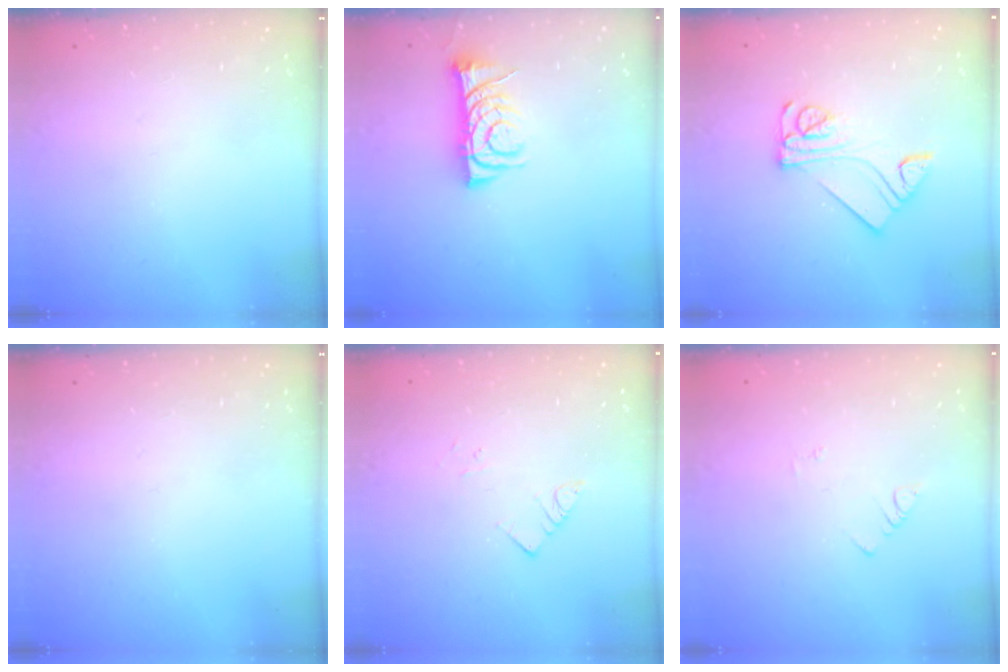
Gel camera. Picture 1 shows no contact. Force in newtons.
{"total": 7.6, "press": 7.5, "slide": 0.9}
{"total": 11.1, "press": 11.1, "slide": 1.1}
{"total": 0.0}
{"total": 3.3, "press": 3.3, "slide": 0.2}
{"total": 1.1, "press": 1.1, "slide": 0.3}